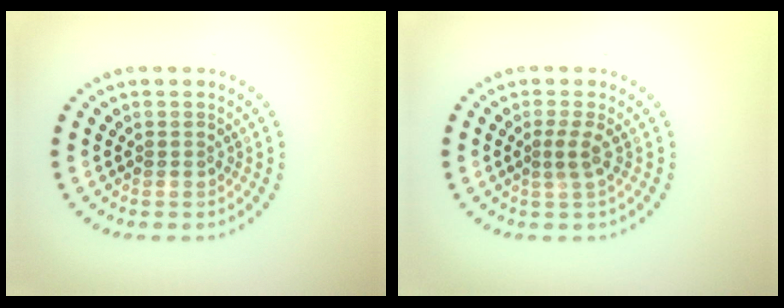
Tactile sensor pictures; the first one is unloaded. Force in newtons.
{"total": 1.4, "press": 1.0, "slide": 0.9}